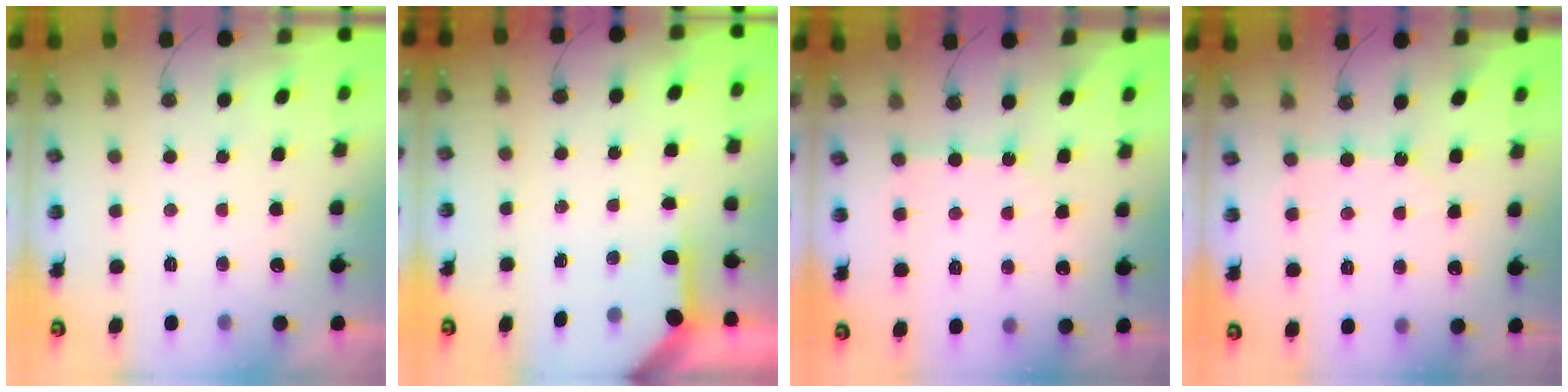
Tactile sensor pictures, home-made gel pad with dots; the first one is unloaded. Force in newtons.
{"total": 3.4, "press": 3.4, "slide": 0.4}
{"total": 3.8, "press": 3.8, "slide": 0.4}
{"total": 3.9, "press": 3.9, "slide": 0.3}